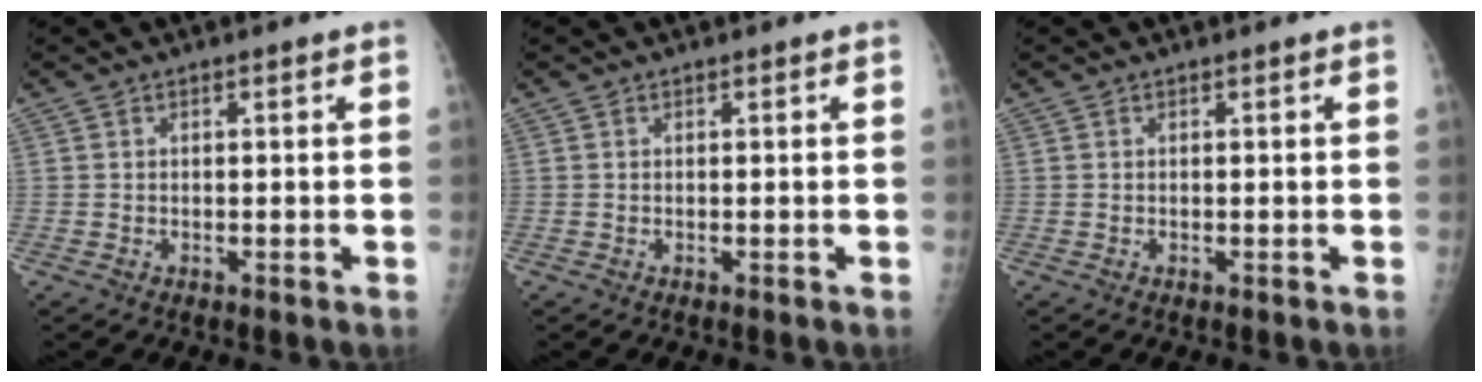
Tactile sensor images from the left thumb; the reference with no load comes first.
{"total": 0.0}
{"total": 0.0}